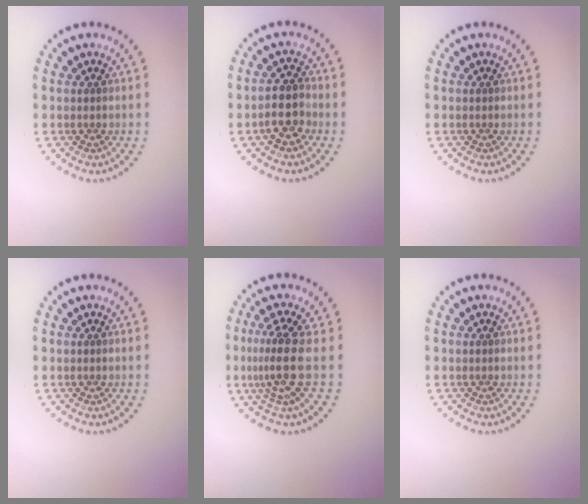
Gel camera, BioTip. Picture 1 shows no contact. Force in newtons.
{"total": 2.8, "press": 2.7, "slide": 0.9}
{"total": 0.0}
{"total": 0.0}
{"total": 3.6, "press": 2.6, "slide": 2.5}
{"total": 0.0}